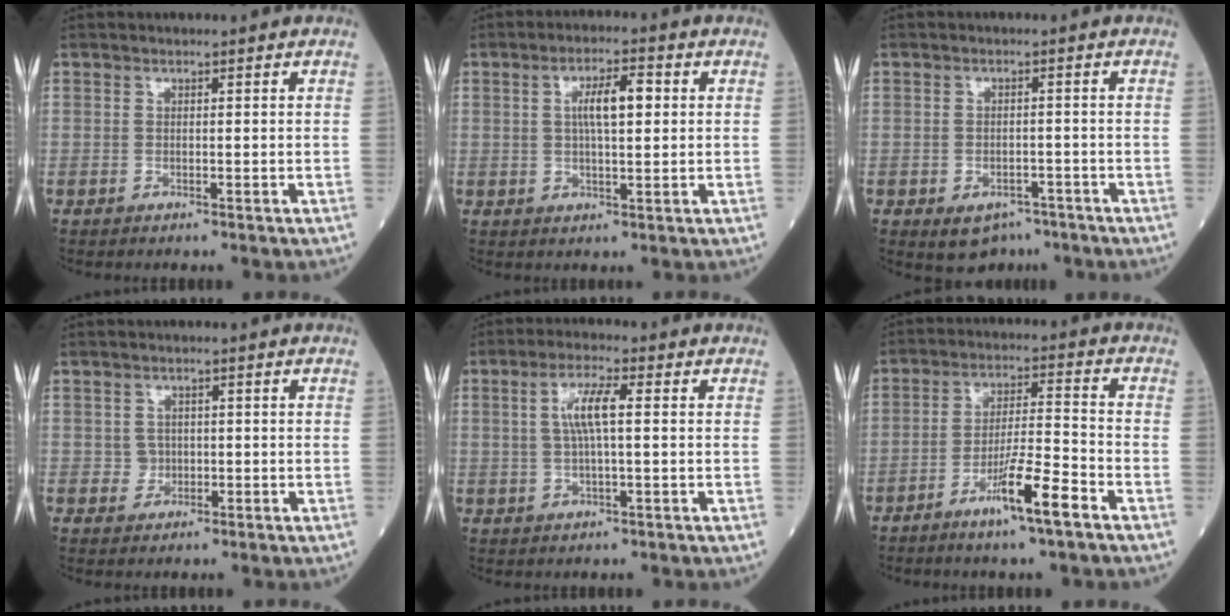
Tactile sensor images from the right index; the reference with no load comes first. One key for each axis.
{"total": 5.8, "fx": 1.2, "fy": 1.4, "fz": 5.5, "tx": -0.102, "ty": 0.011, "tz": 0.022}
{"total": 4.4, "fx": -2.8, "fy": 2.9, "fz": 1.9, "tx": -0.021, "ty": 0.003, "tz": -0.031}
{"total": 1.7, "fx": -0.2, "fy": 1.7, "fz": 0.3, "tx": -0.002, "ty": 0.005, "tz": -0.003}
{"total": 5.6, "fx": 0.9, "fy": 0.7, "fz": 5.4, "tx": -0.112, "ty": 0.007, "tz": 0.018}
{"total": 8.7, "fx": -5.1, "fy": 0.0, "fz": 7.0, "tx": -0.124, "ty": -0.005, "tz": -0.091}